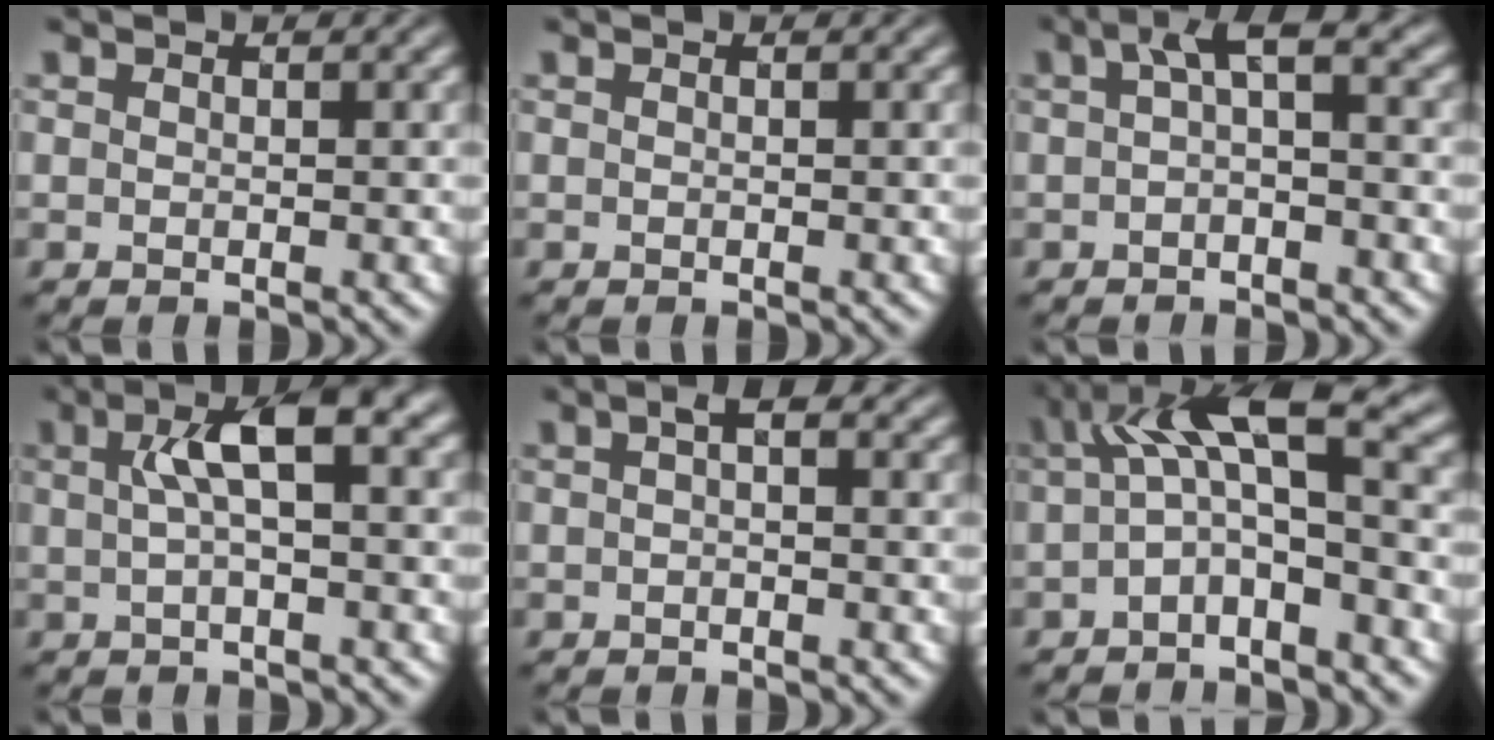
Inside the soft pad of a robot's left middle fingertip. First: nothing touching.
{"total": 0.0}
{"total": 2.4, "force": [0.2, 0.5, 2.4], "torque": [-0.041, 0.010, -0.001]}
{"total": 4.4, "force": [0.9, 1.1, 4.2], "torque": [-0.072, 0.016, 0.013]}
{"total": 1.0, "force": [0.1, 0.2, 1.0], "torque": [-0.020, 0.004, 0.002]}
{"total": 6.6, "force": [0.6, 2.2, 6.2], "torque": [-0.106, 0.019, -0.002]}